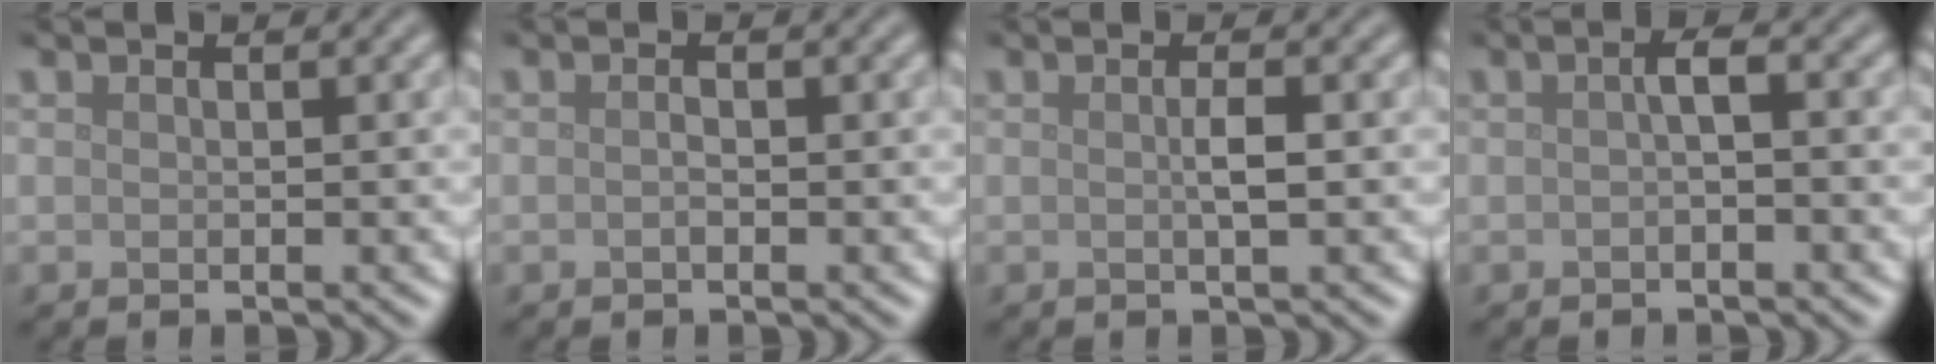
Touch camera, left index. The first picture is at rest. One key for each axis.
{"total": 0.7, "fx": -0.2, "fy": 0.2, "fz": 0.6, "tx": -0.013, "ty": 0.000, "tz": -0.004}
{"total": 1.5, "fx": 0.0, "fy": 0.2, "fz": 1.4, "tx": -0.028, "ty": 0.002, "tz": -0.002}
{"total": 1.3, "fx": -0.2, "fy": 0.2, "fz": 1.3, "tx": -0.024, "ty": 0.004, "tz": -0.004}